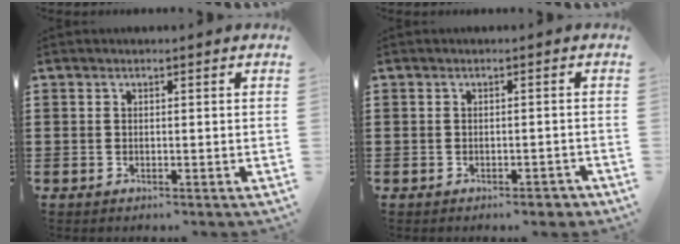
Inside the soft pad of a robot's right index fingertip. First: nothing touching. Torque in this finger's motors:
{"motor_torque": [0.15, 0.00, 0.01, 0.00]}